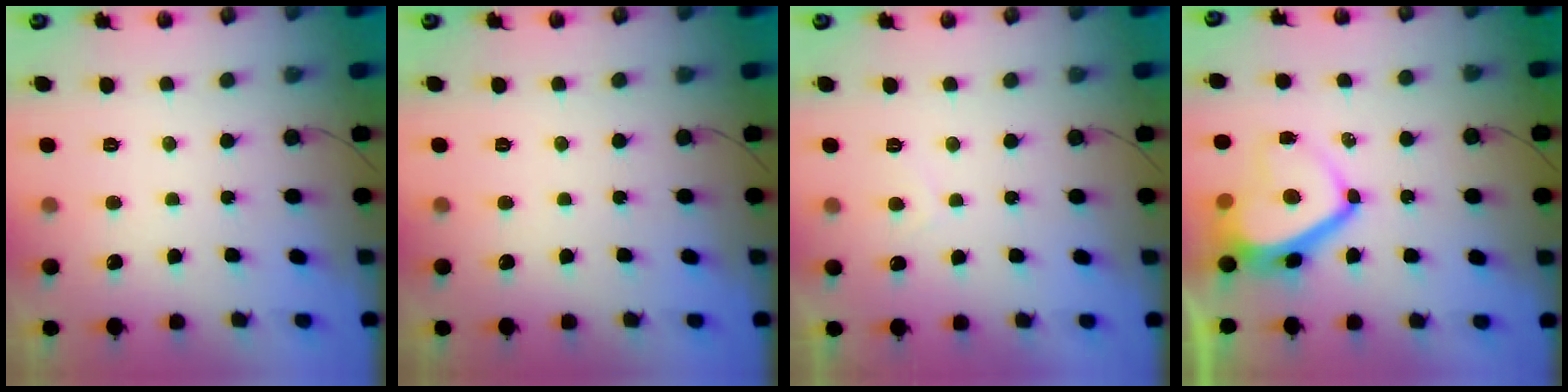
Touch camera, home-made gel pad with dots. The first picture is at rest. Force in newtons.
{"total": 0.0}
{"total": 0.7, "press": 0.5, "slide": 0.5}
{"total": 9.3, "press": 9.2, "slide": 1.3}